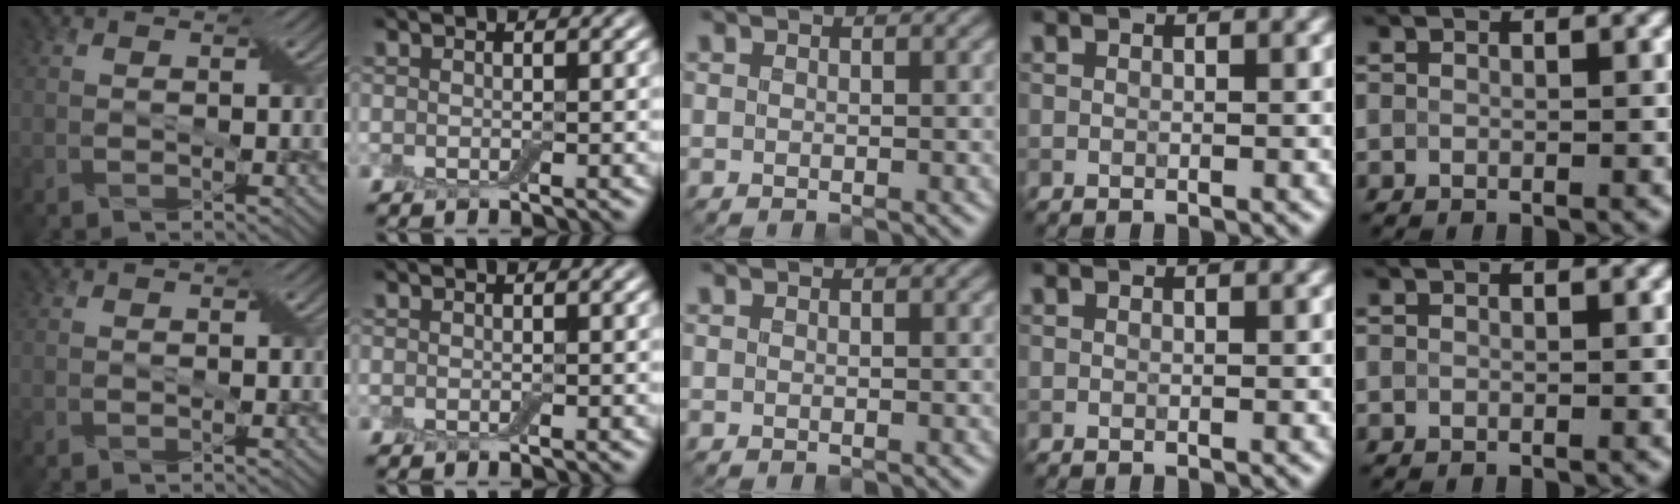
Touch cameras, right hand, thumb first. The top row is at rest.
{}